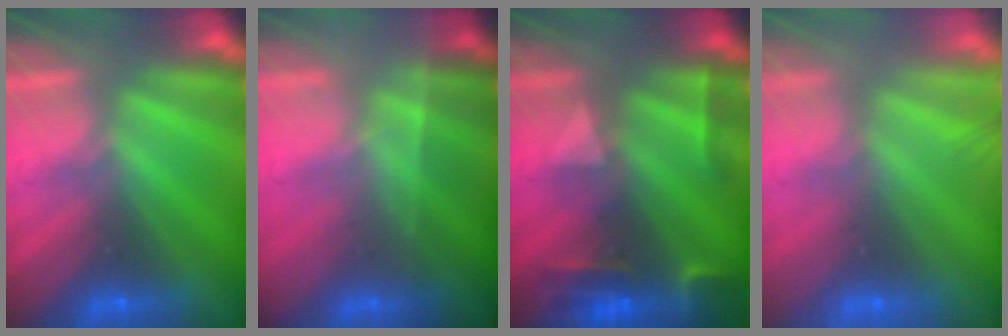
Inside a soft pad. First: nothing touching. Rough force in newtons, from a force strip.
{"total": 1.9}
{"total": 7.3}
{"total": 7.8}